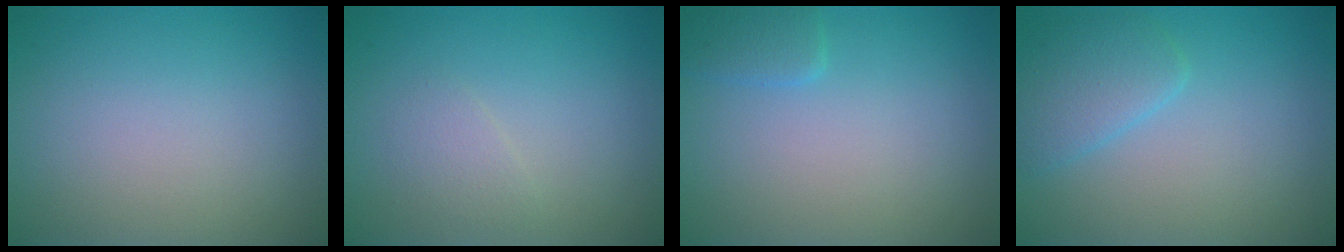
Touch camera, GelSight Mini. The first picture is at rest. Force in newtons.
{"total": 1.3, "press": 1.3, "slide": 0.0}
{"total": 1.4, "press": 1.4, "slide": 0.1}
{"total": 2.8, "press": 2.8, "slide": 0.2}